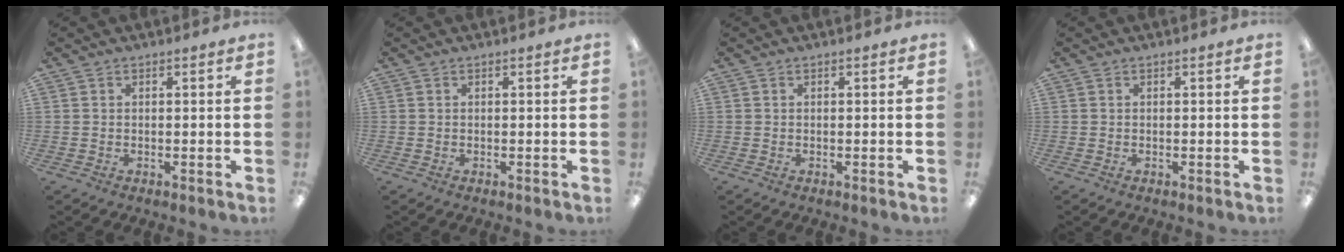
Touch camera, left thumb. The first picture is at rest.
{"total": 0.0}
{"total": 0.0}
{"total": 0.0}